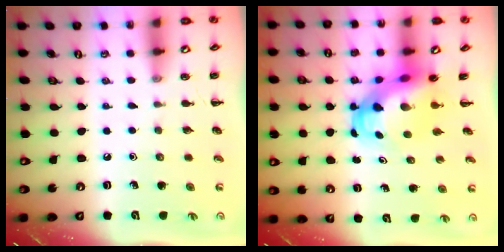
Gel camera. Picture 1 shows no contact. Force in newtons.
{"total": 5.8, "press": 5.6, "slide": 1.6}